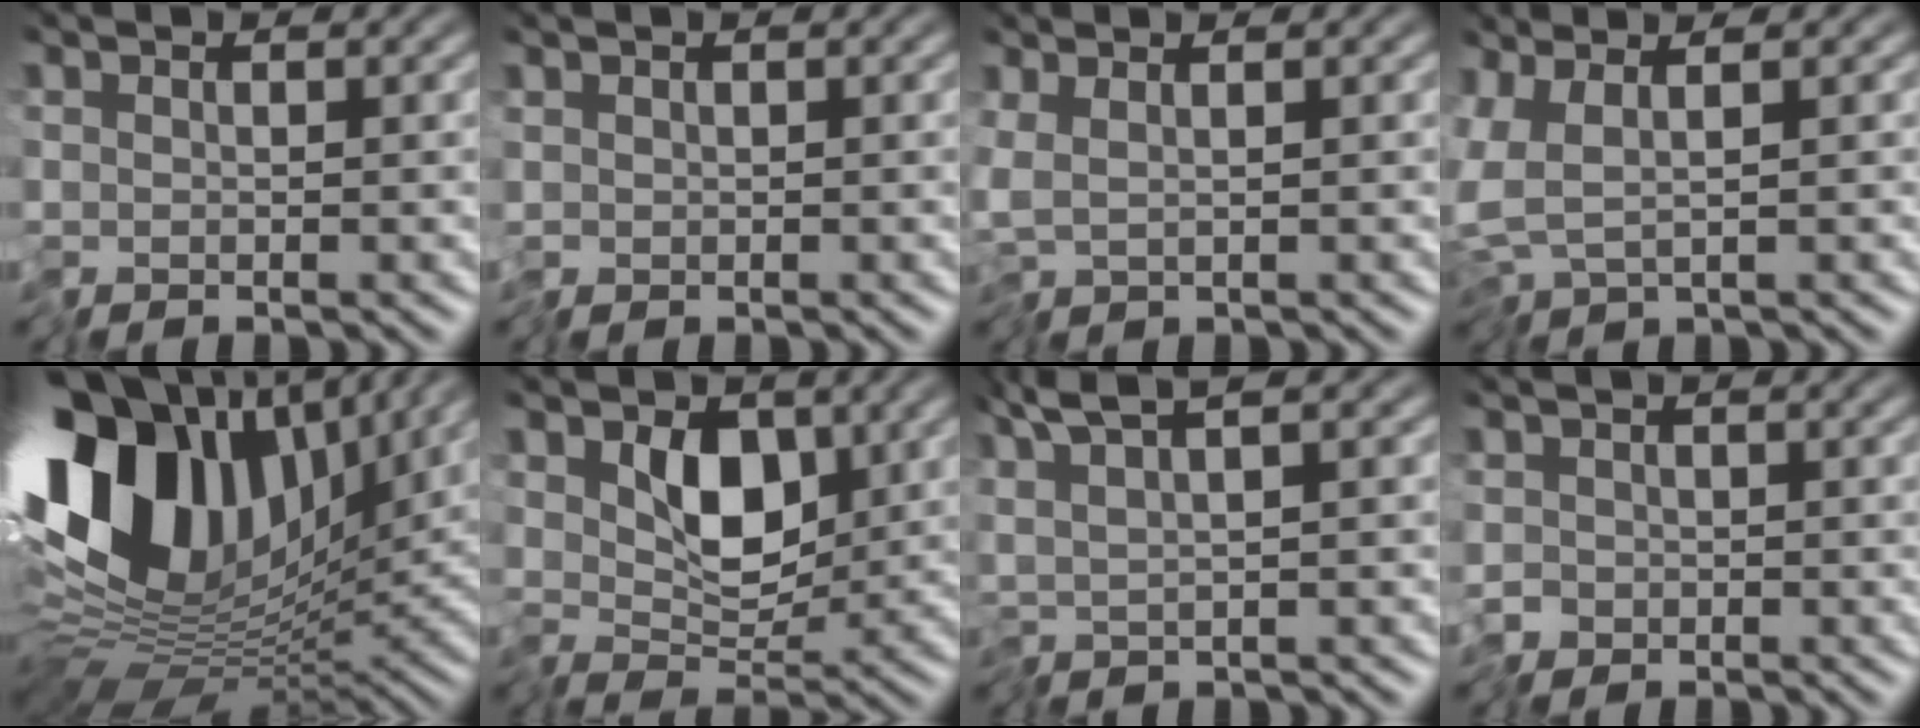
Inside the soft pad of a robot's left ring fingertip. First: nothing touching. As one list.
[{"total": 0.7, "force": [-0.1, 0.5, 0.4], "torque": [-0.011, -0.001, -0.004]}, {"total": 1.7, "force": [0.2, 0.3, 1.7], "torque": [-0.036, 0.002, 0.006]}, {"total": 2.8, "force": [0.7, 0.5, 2.7], "torque": [-0.066, 0.004, 0.012]}, {"total": 13.8, "force": [3.7, 9.0, 9.7], "torque": [-0.208, 0.017, 0.058]}, {"total": 4.2, "force": [0.5, 2.7, 3.2], "torque": [-0.051, -0.012, 0.007]}, {"total": 4.6, "force": [2.5, 0.6, 3.8], "torque": [-0.079, 0.015, 0.039]}, {"total": 1.4, "force": [-0.8, 1.1, 0.4], "torque": [-0.011, -0.004, -0.020]}]